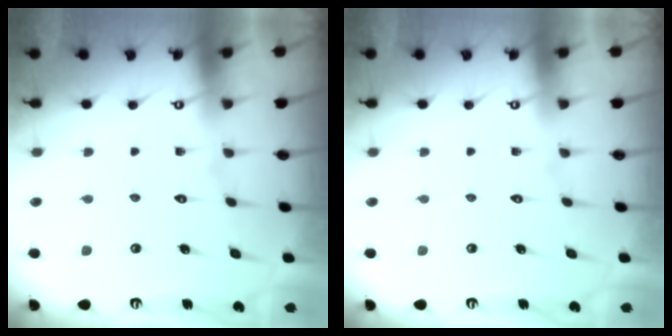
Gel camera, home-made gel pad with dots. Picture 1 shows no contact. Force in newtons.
{"total": 0.0}